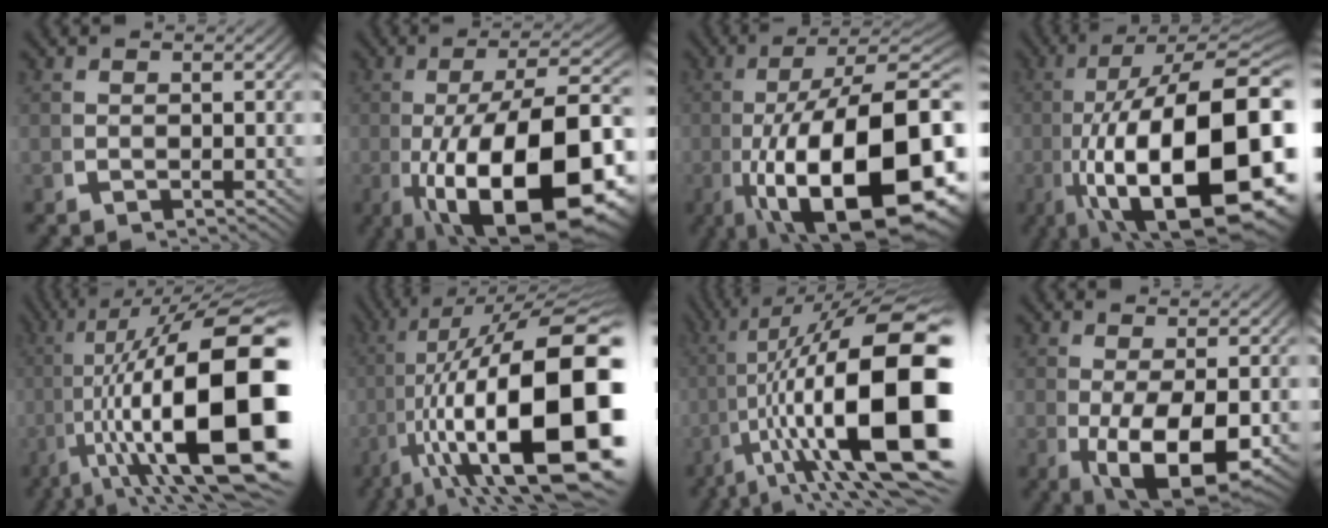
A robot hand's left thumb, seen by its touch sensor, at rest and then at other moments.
{"total": 19.9, "force": [-4.6, 10.3, 16.4], "torque": [-0.301, -0.079, -0.014]}
{"total": 22.0, "force": [-4.2, 11.3, 18.4], "torque": [-0.345, -0.097, 0.003]}
{"total": 25.0, "force": [-3.7, 12.9, 21.0], "torque": [-0.368, -0.092, 0.009]}
{"total": 23.2, "force": [-0.1, 11.3, 20.2], "torque": [-0.326, -0.060, 0.029]}
{"total": 25.4, "force": [-1.4, 12.6, 22.0], "torque": [-0.366, -0.065, 0.020]}
{"total": 21.3, "force": [1.2, 9.9, 18.9], "torque": [-0.294, -0.038, 0.035]}
{"total": 7.9, "force": [-1.2, 4.3, 6.5], "torque": [-0.132, -0.039, 0.004]}